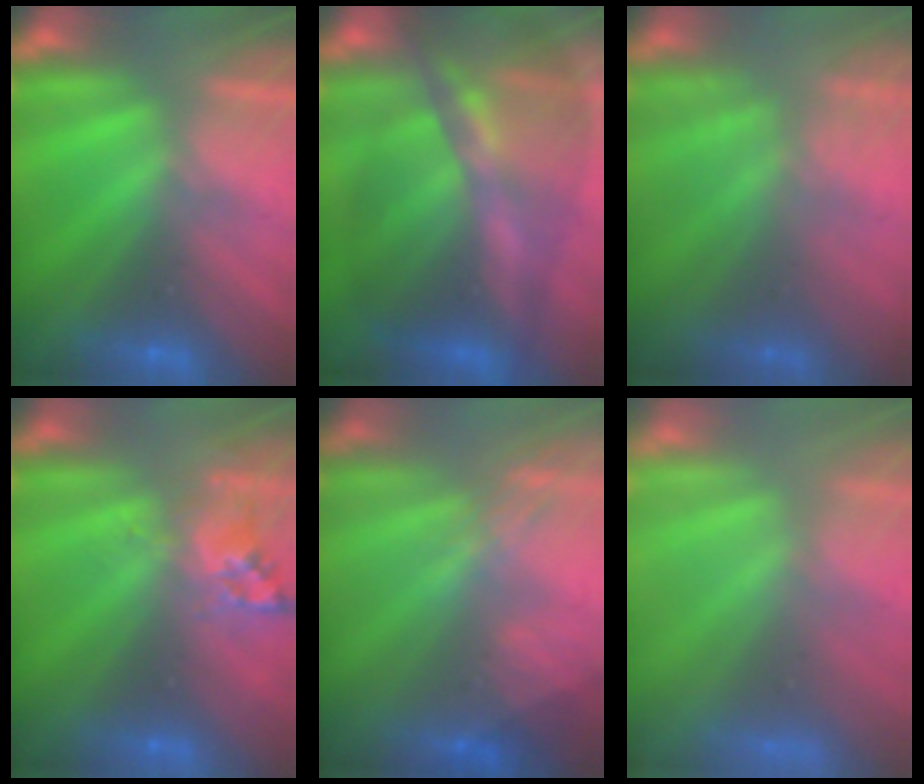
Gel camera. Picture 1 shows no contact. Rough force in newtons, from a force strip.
{"total": 11.7}
{"total": 2.3}
{"total": 2.5}
{"total": 2.9}
{"total": 8.1}